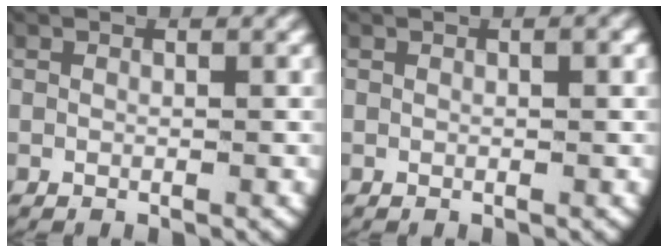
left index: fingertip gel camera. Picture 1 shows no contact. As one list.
[{"total": 0.7, "force": [0.3, 0.1, 0.7], "torque": [-0.009, 0.004, 0.005]}]